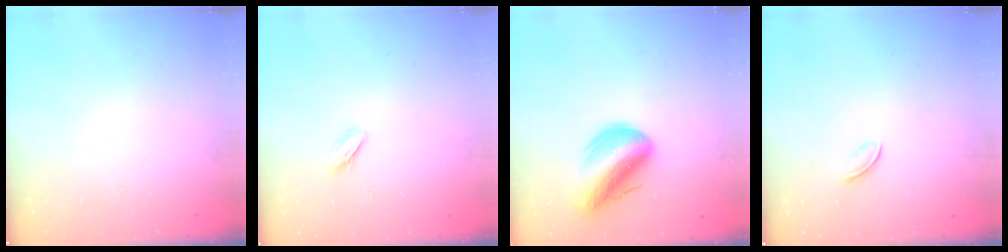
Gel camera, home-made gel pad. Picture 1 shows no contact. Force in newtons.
{"total": 2.4, "press": 2.2, "slide": 0.9}
{"total": 13.9, "press": 13.7, "slide": 2.3}
{"total": 2.3, "press": 2.2, "slide": 0.7}